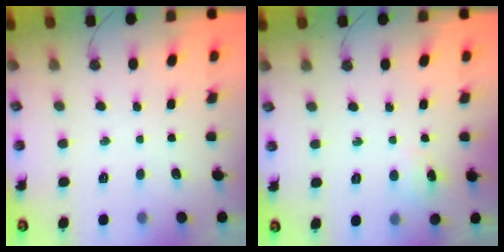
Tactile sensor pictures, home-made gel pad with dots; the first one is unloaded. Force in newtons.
{"total": 6.5, "press": 6.4, "slide": 0.9}